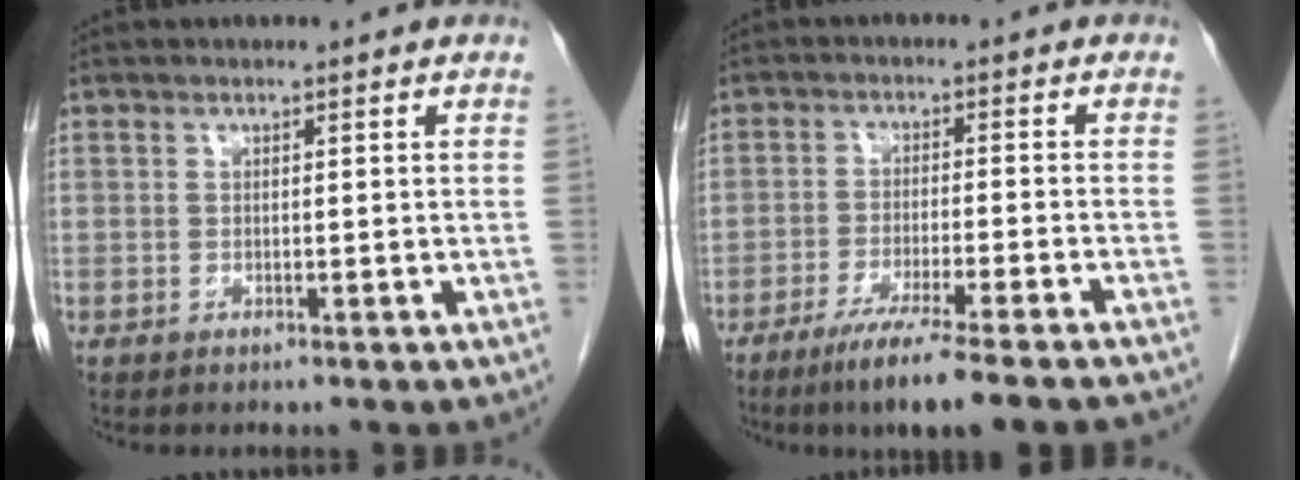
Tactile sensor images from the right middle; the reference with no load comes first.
{"total": 10.8, "force": [-8.3, -0.5, 6.9], "torque": [-0.103, -0.029, -0.128]}